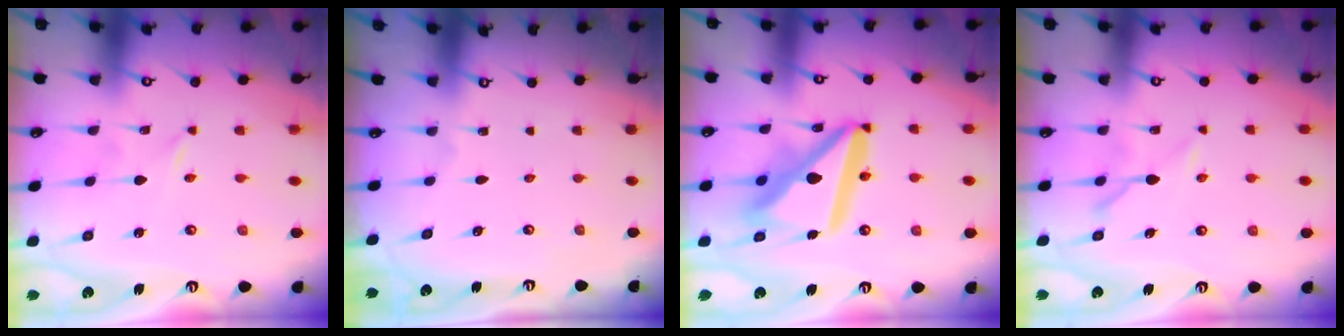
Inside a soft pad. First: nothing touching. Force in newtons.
{"total": 0.0}
{"total": 18.4, "press": 18.3, "slide": 2.1}
{"total": 5.6, "press": 5.5, "slide": 0.7}